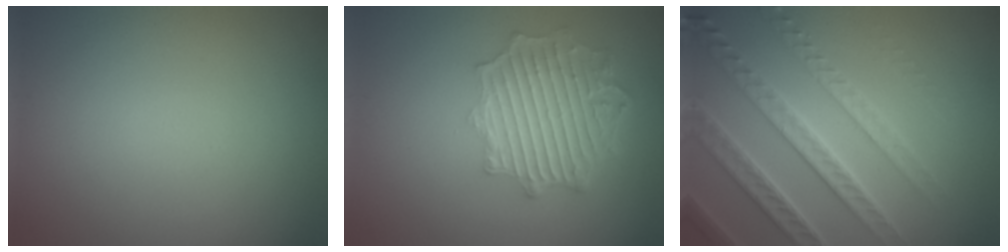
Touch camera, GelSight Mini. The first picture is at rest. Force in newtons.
{"total": 6.2, "press": 4.7, "slide": 4.1}
{"total": 4.8, "press": 4.6, "slide": 1.3}